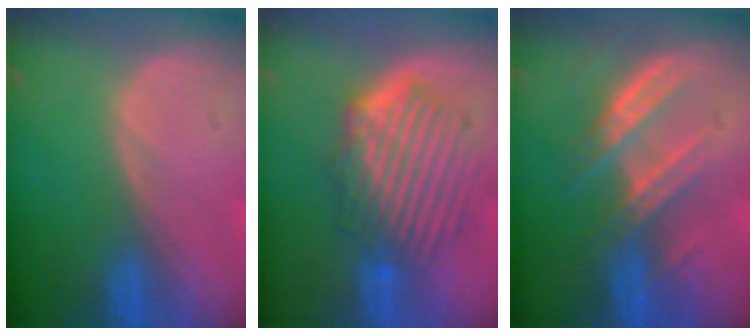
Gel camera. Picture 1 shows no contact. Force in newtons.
{"total": 9.4, "press": 8.4, "slide": 4.4}
{"total": 7.2, "press": 6.7, "slide": 2.7}